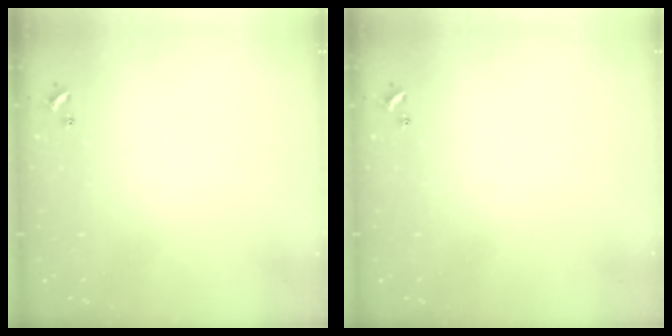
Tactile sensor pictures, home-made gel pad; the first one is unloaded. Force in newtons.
{"total": 0.0}